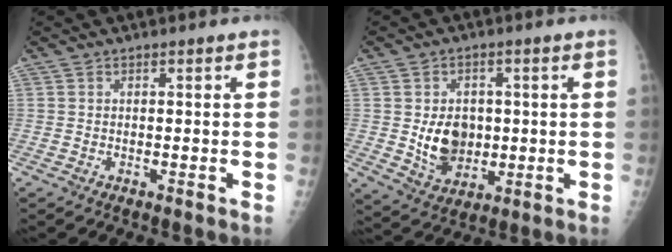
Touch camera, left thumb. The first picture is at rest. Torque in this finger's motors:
{"motor_torque": [0.91, 1.10, 0.66, -0.31, 0.10]}